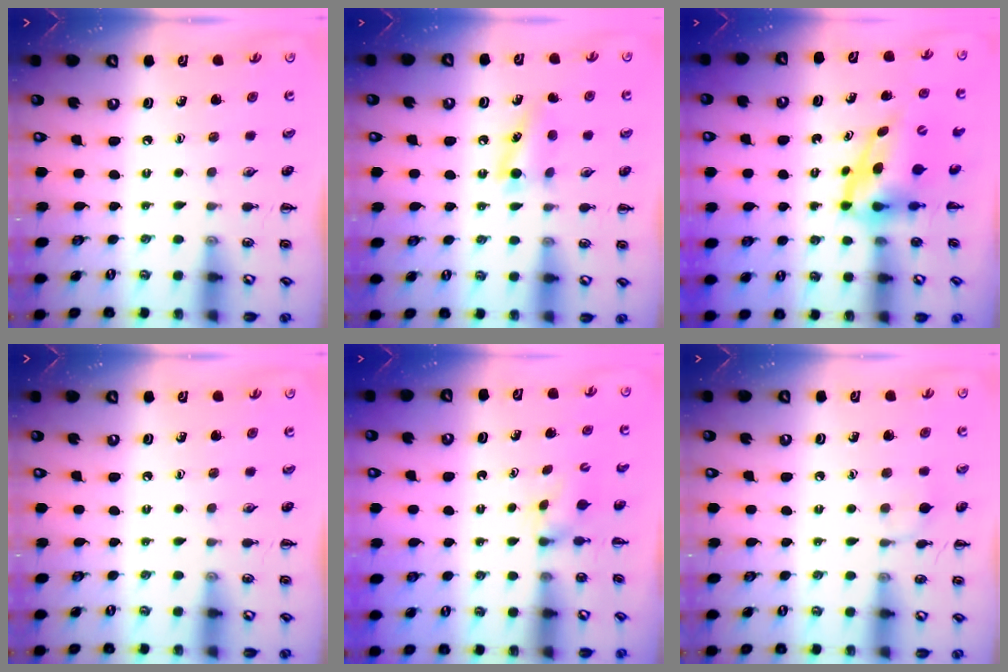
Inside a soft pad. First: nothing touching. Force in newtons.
{"total": 5.2, "press": 5.1, "slide": 1.3}
{"total": 5.5, "press": 5.4, "slide": 1.3}
{"total": 0.0}
{"total": 1.8, "press": 1.5, "slide": 0.9}
{"total": 6.5, "press": 6.3, "slide": 1.7}